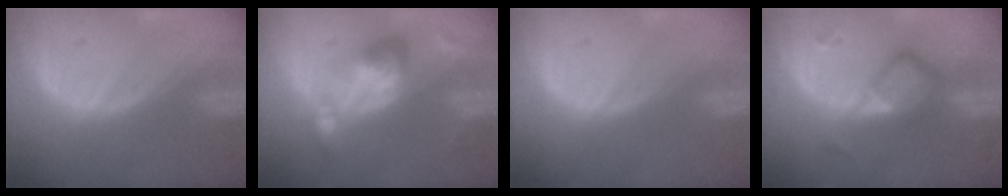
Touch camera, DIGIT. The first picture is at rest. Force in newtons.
{"total": 6.1, "press": 5.7, "slide": 2.1}
{"total": 0.0}
{"total": 6.2, "press": 5.3, "slide": 3.2}